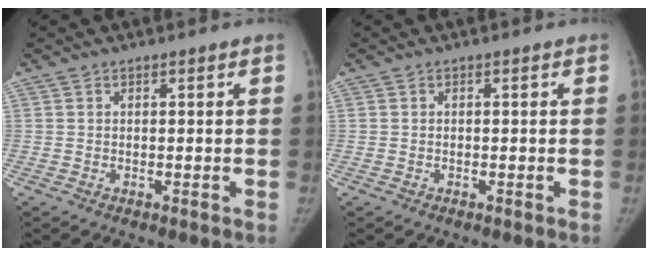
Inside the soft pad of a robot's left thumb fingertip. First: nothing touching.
{"total": 0.0}